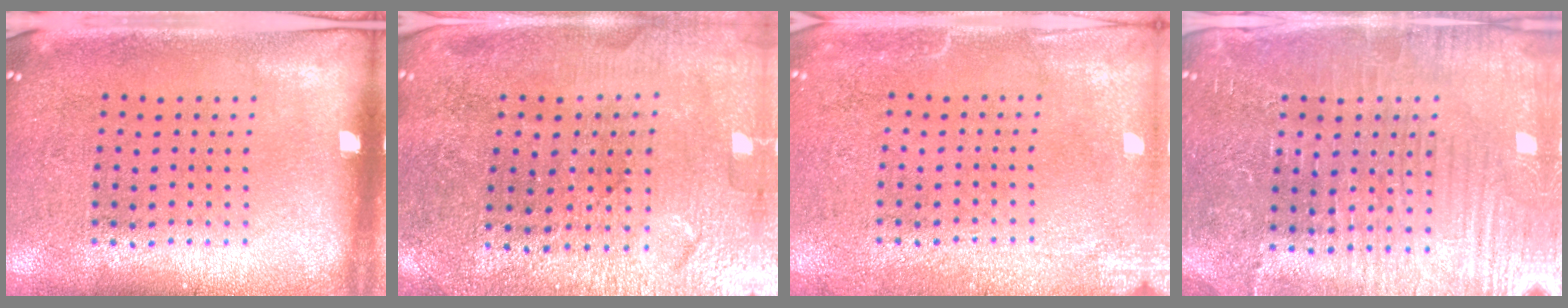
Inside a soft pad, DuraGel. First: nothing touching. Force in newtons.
{"total": 3.1, "press": 3.1, "slide": 0.0}
{"total": 3.0, "press": 3.0, "slide": 0.3}
{"total": 4.3, "press": 4.2, "slide": 1.3}